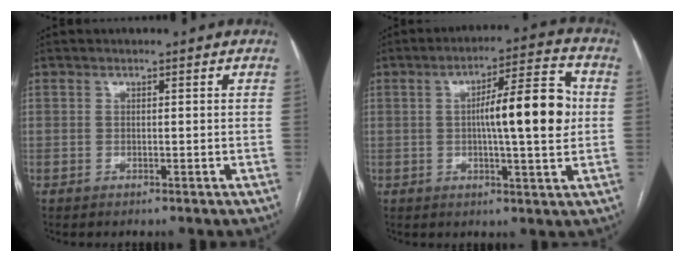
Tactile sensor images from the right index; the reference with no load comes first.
{"total": 12.1, "force": [0.8, 1.8, 11.9], "torque": [-0.179, 0.022, 0.009]}